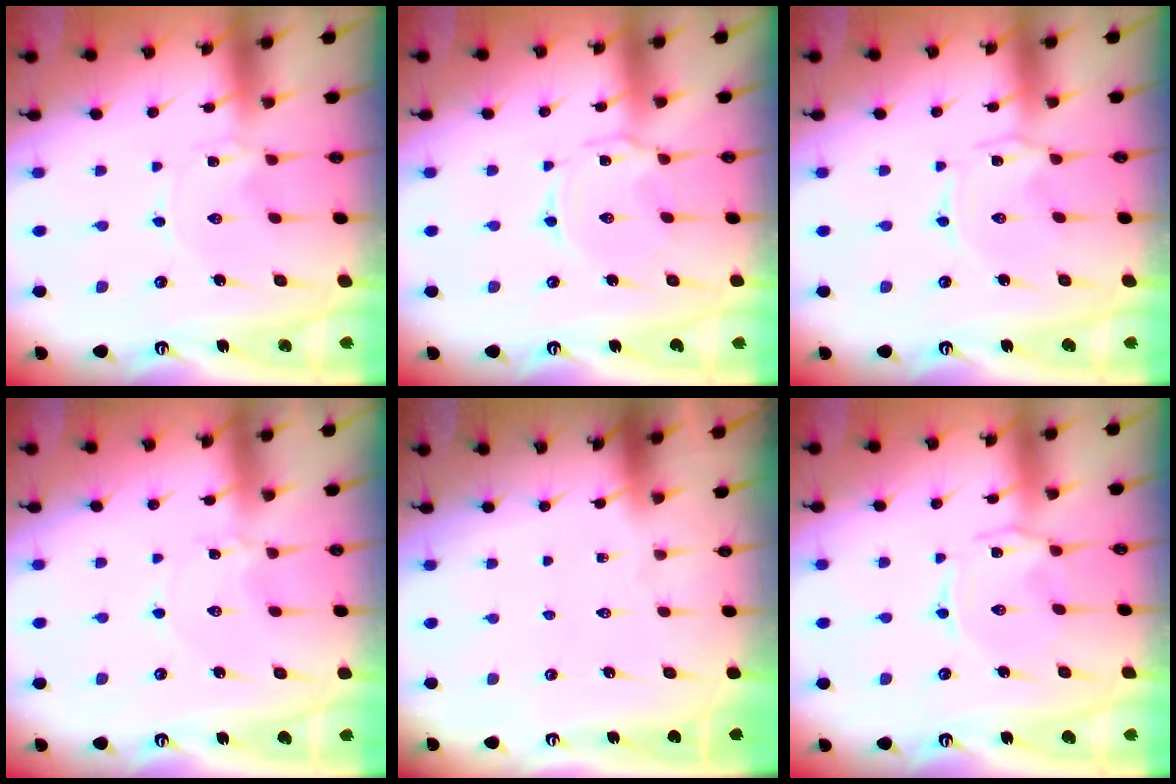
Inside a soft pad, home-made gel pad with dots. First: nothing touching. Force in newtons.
{"total": 1.8, "press": 1.7, "slide": 0.4}
{"total": 0.6, "press": 0.5, "slide": 0.2}
{"total": 1.4, "press": 1.4, "slide": 0.1}
{"total": 0.0}
{"total": 1.7, "press": 1.6, "slide": 0.5}